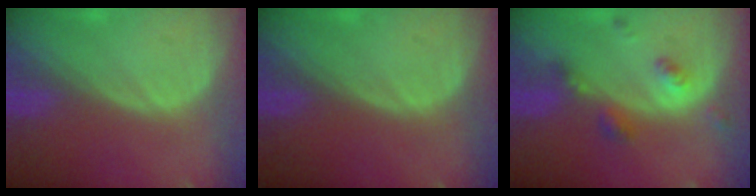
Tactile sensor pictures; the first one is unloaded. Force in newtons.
{"total": 0.0}
{"total": 4.8, "press": 4.3, "slide": 2.1}